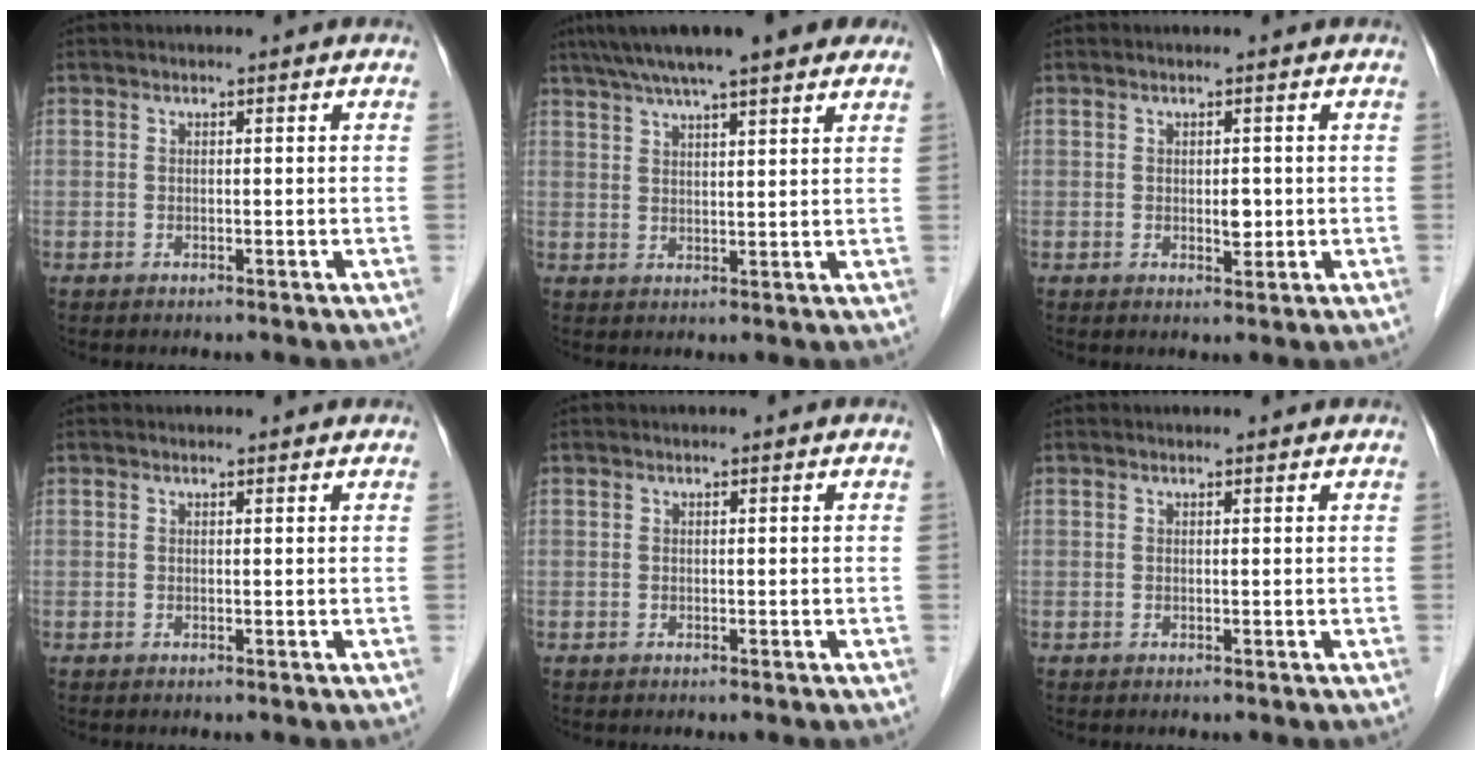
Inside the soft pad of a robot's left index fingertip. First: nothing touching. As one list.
[{"total": 14.0, "force": [10.9, 1.9, 8.6], "torque": [-0.141, 0.044, 0.157]}, {"total": 1.6, "force": [0.1, 0.9, 1.3], "torque": [-0.019, -0.002, 0.004]}, {"total": 1.4, "force": [1.4, 0.2, 0.2], "torque": [-0.012, 0.009, 0.015]}, {"total": 0.0}, {"total": 1.2, "force": [1.1, 0.2, 0.1], "torque": [-0.011, 0.008, 0.013]}]